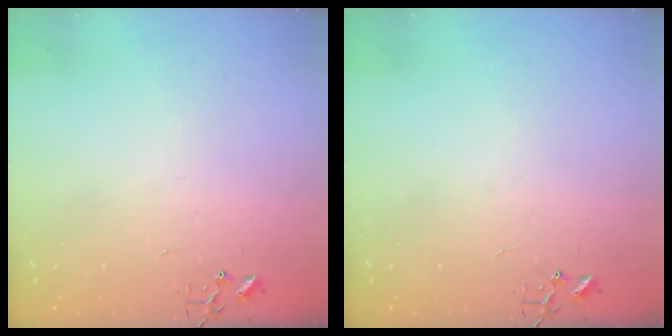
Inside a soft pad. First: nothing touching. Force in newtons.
{"total": 0.0}